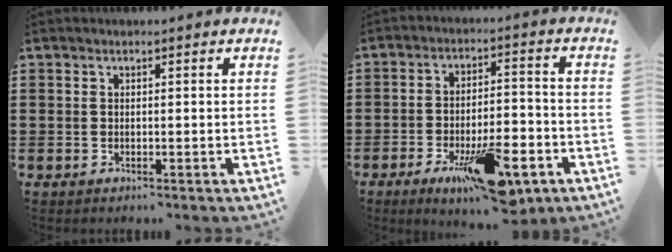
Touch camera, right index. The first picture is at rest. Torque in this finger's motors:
{"motor_torque": [1.86, -0.28, 1.05, 0.20]}